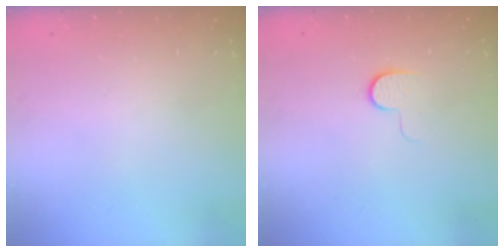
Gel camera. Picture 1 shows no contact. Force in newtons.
{"total": 5.2, "press": 5.1, "slide": 0.8}